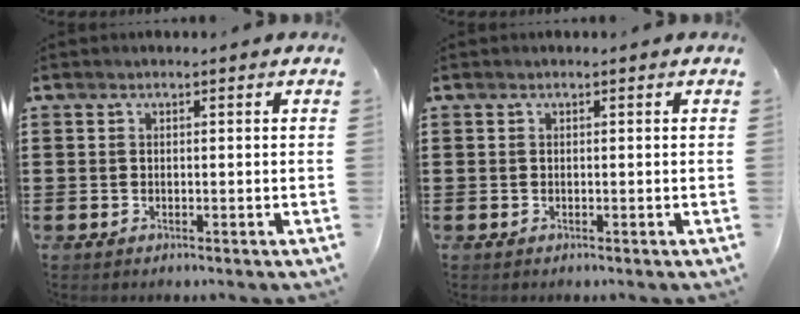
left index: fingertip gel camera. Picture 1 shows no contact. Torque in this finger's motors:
{"motor_torque": [0.00, 0.00, 0.00, 0.00]}